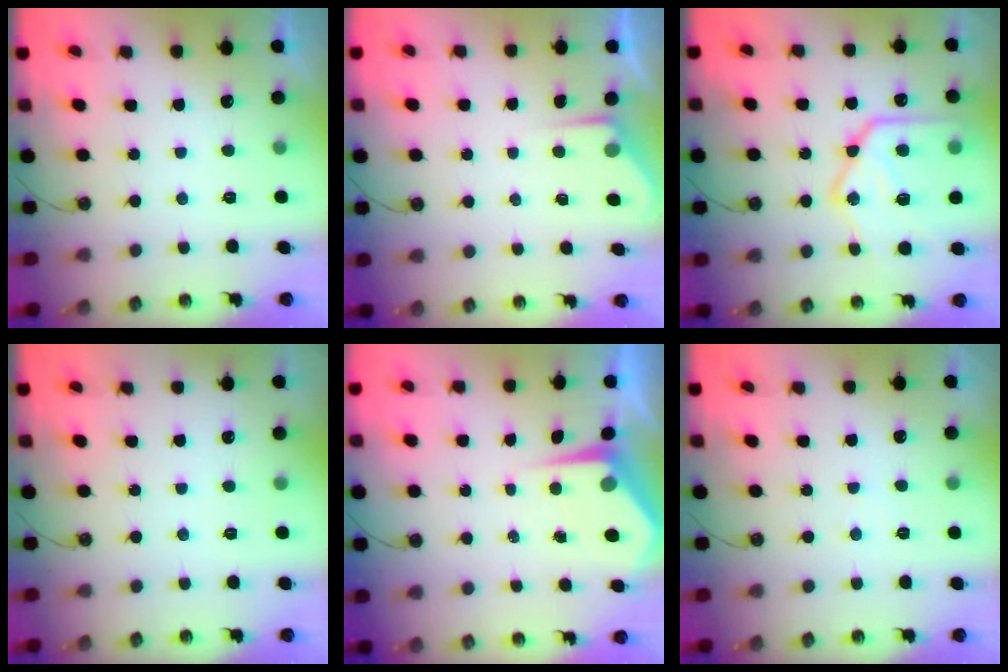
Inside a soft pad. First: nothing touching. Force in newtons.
{"total": 2.8, "press": 2.8, "slide": 0.4}
{"total": 22.7, "press": 22.5, "slide": 2.5}
{"total": 2.2, "press": 2.1, "slide": 0.3}
{"total": 5.0, "press": 5.0, "slide": 0.6}
{"total": 2.9, "press": 2.9, "slide": 0.5}